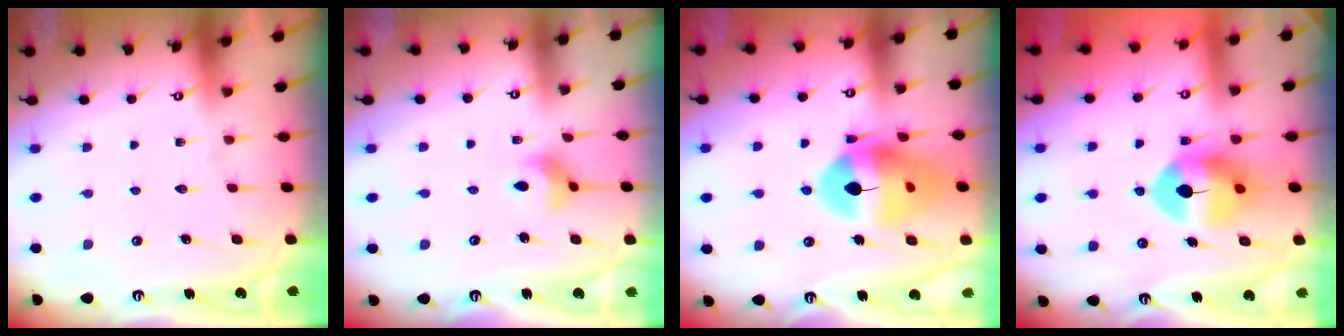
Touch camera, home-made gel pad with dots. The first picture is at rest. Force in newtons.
{"total": 6.1, "press": 6.0, "slide": 1.1}
{"total": 15.8, "press": 15.7, "slide": 1.8}
{"total": 9.4, "press": 9.2, "slide": 1.5}